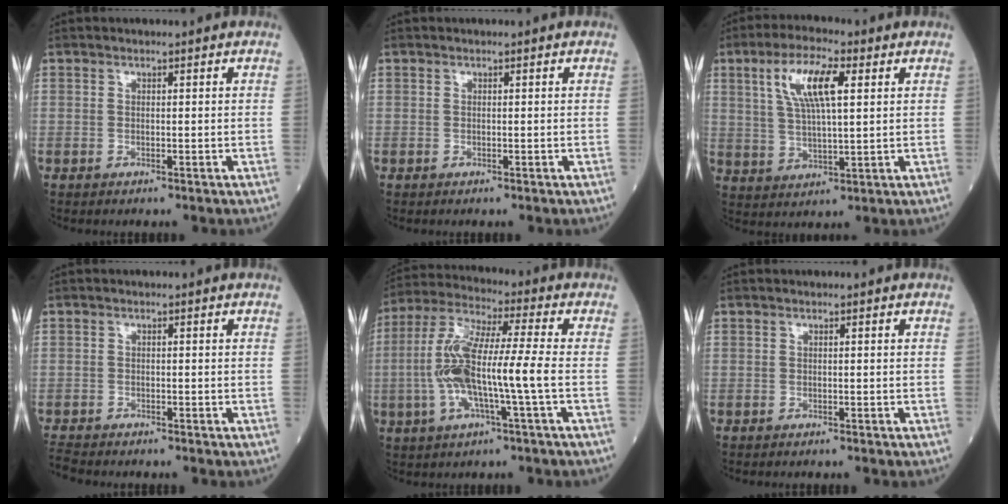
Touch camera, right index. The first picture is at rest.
{"total": 0.0}
{"total": 9.8, "force": [3.6, 2.3, 8.9], "torque": [-0.177, 0.013, 0.069]}
{"total": 2.7, "force": [-2.7, 0.4, 0.2], "torque": [-0.008, -0.013, -0.052]}
{"total": 12.6, "force": [-2.1, 0.9, 12.4], "torque": [-0.261, 0.015, -0.046]}
{"total": 0.5, "force": [-0.5, 0.1, 0.2], "torque": [-0.001, -0.001, -0.009]}